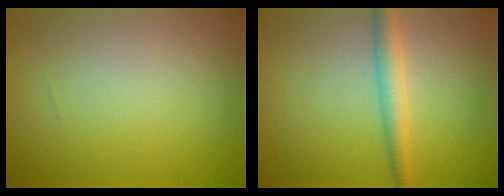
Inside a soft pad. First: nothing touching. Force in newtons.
{"total": 2.9, "press": 2.9, "slide": 0.1}